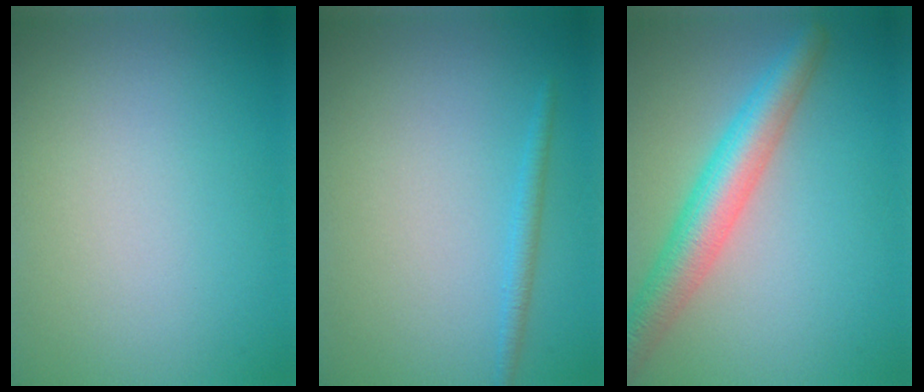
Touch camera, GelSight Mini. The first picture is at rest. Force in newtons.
{"total": 1.3, "press": 1.3, "slide": 0.1}
{"total": 5.6, "press": 5.6, "slide": 0.1}